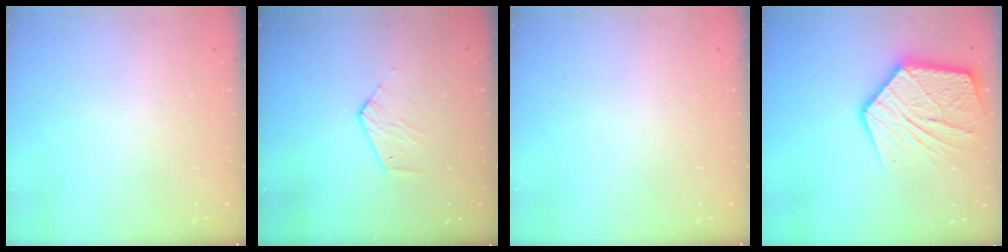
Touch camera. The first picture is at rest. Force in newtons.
{"total": 3.9, "press": 3.9, "slide": 0.3}
{"total": 0.0}
{"total": 19.7, "press": 19.7, "slide": 1.8}